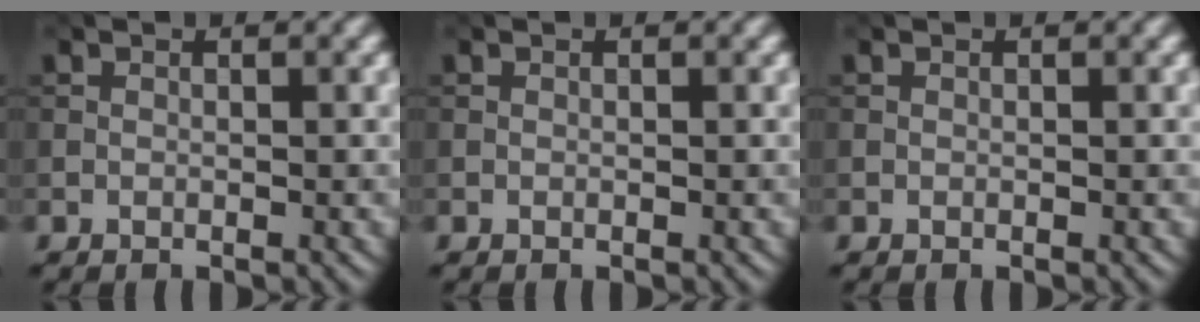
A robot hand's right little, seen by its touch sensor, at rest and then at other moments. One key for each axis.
{"total": 0.0}
{"total": 0.0}